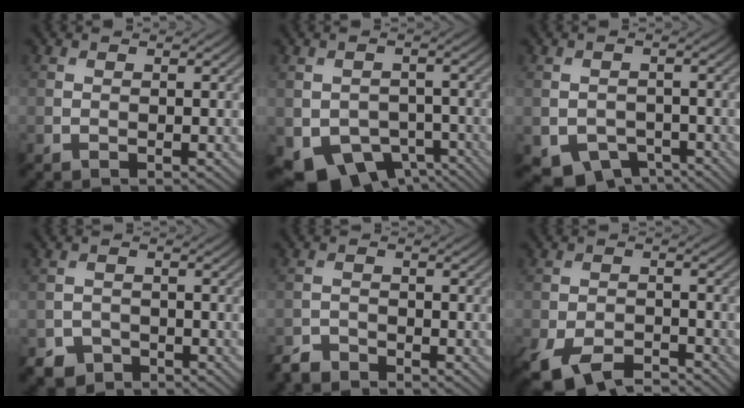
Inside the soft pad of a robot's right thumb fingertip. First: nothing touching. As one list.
[{"total": 7.9, "force": [-4.1, 5.5, 3.8], "torque": [-0.071, -0.036, -0.055]}, {"total": 4.7, "force": [-3.0, 3.1, 2.0], "torque": [-0.038, -0.018, -0.045]}, {"total": 3.3, "force": [-2.5, 2.0, 0.5], "torque": [-0.006, -0.002, -0.045]}, {"total": 2.4, "force": [-2.2, 0.7, 0.3], "torque": [-0.005, -0.002, -0.051]}, {"total": 8.3, "force": [-6.1, 3.5, 4.4], "torque": [-0.088, -0.021, -0.107]}]